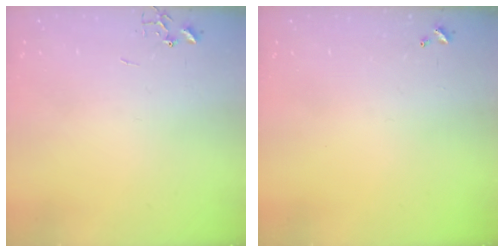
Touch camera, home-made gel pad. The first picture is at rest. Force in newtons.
{"total": 0.0}